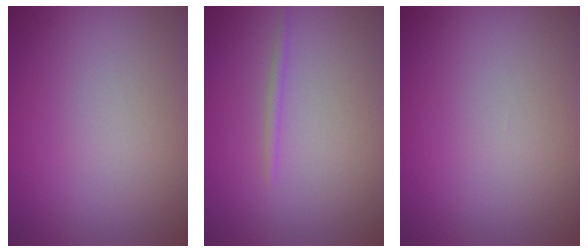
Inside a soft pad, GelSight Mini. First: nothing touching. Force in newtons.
{"total": 0.7, "press": 0.7, "slide": 0.1}
{"total": 0.0}